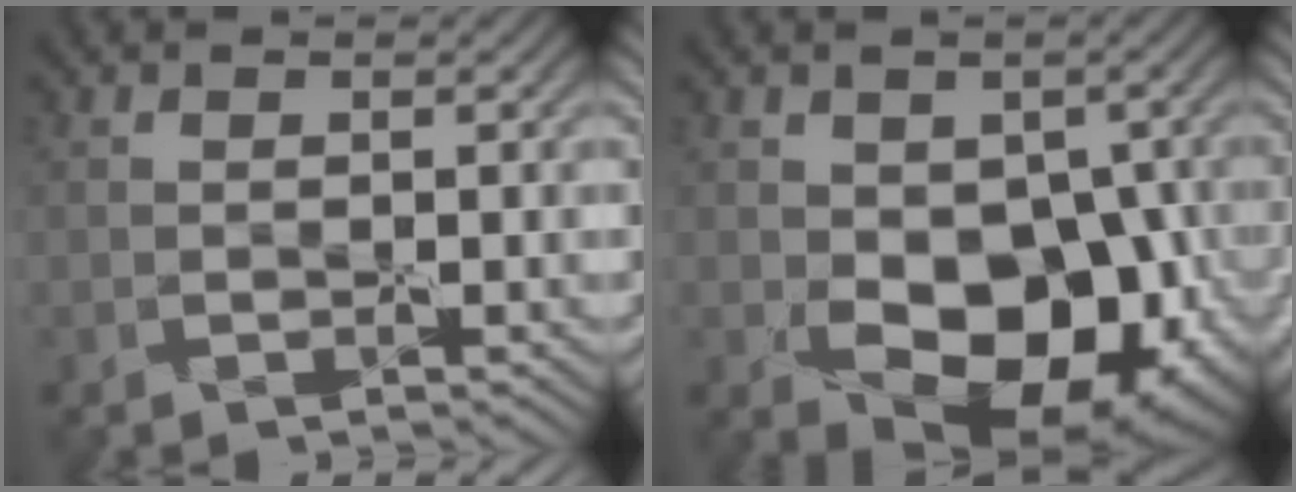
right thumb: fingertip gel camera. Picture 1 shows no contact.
{"total": 11.4, "force": [-2.8, 7.4, 8.1], "torque": [-0.096, -0.018, -0.030]}